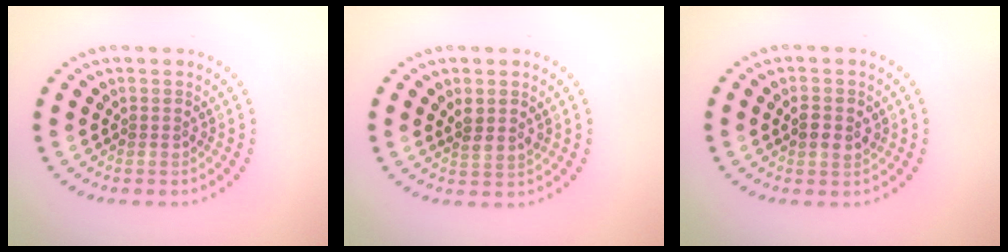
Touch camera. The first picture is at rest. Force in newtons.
{"total": 1.9, "press": 1.7, "slide": 0.8}
{"total": 2.1, "press": 2.0, "slide": 0.7}